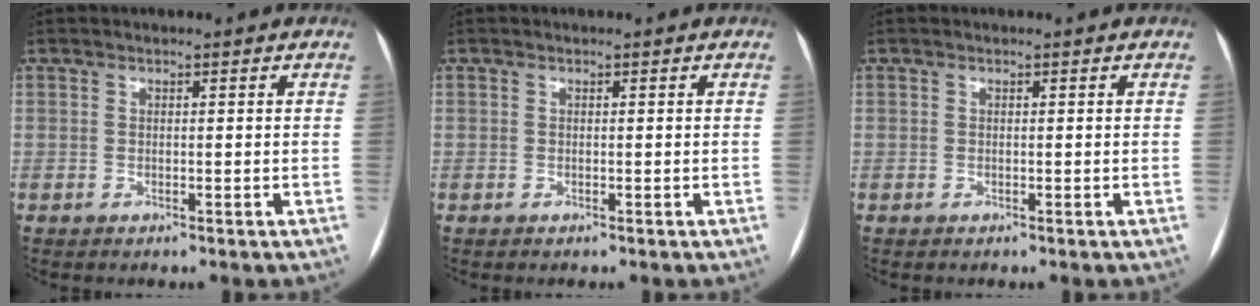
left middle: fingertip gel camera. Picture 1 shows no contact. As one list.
[{"total": 0.0}, {"total": 0.0}]